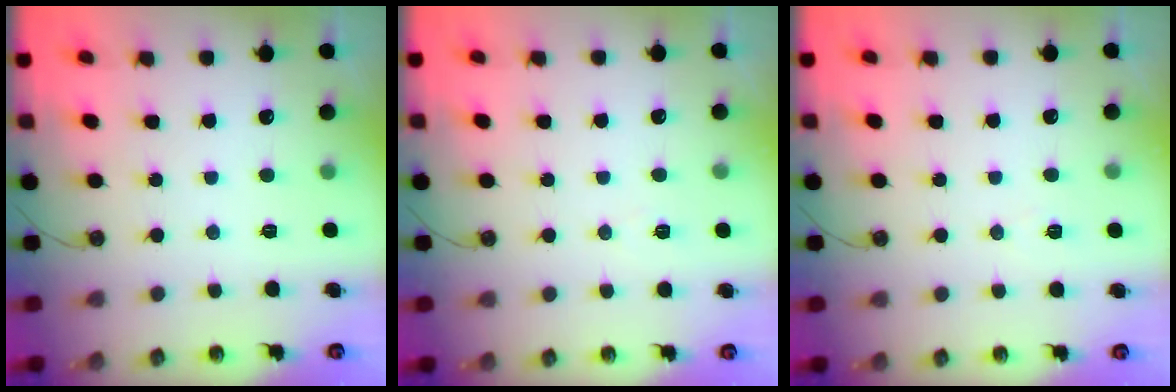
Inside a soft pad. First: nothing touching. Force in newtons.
{"total": 6.3, "press": 4.6, "slide": 4.3}
{"total": 6.3, "press": 4.6, "slide": 4.3}